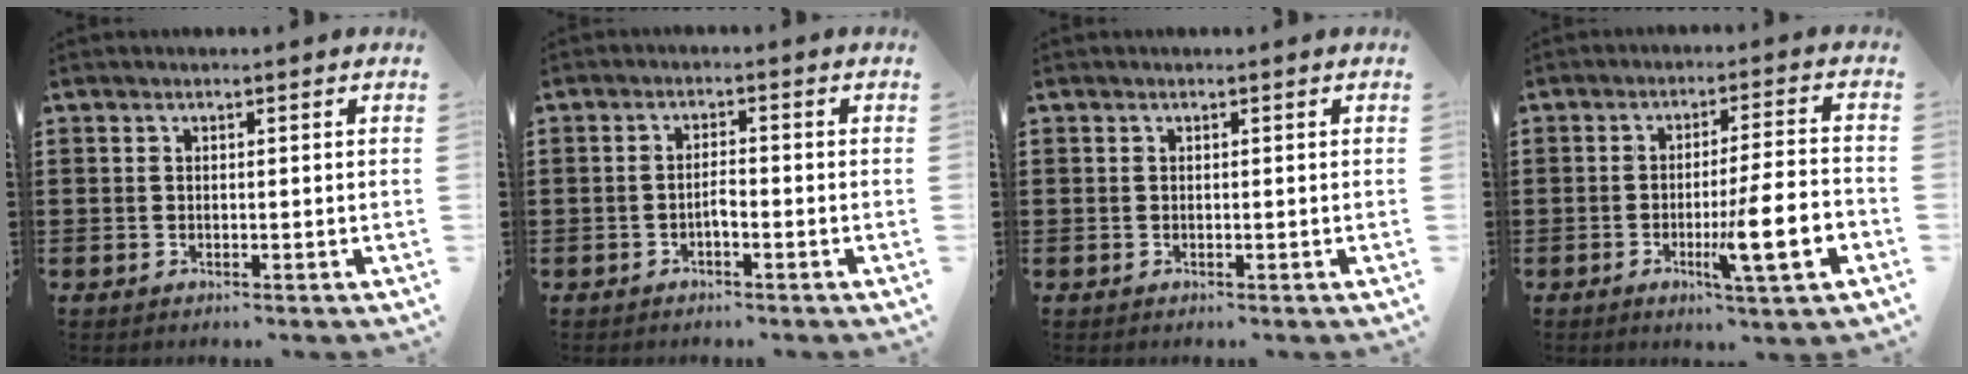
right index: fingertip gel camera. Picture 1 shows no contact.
{"total": 1.8, "force": [-1.0, 0.3, 1.5], "torque": [-0.029, 0.003, -0.017]}
{"total": 0.0}
{"total": 9.7, "force": [-3.4, 0.7, 9.1], "torque": [-0.151, -0.004, -0.058]}